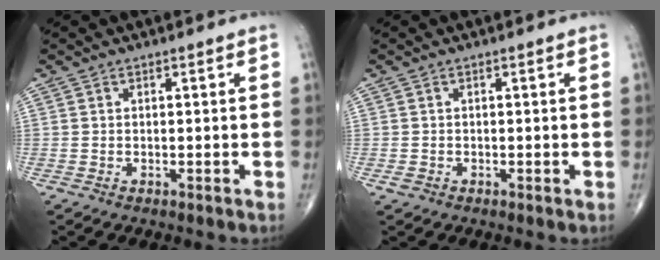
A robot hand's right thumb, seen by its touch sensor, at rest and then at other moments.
{"total": 1.0, "force": [-0.4, 0.8, 0.5], "torque": [-0.009, 0.000, -0.008]}